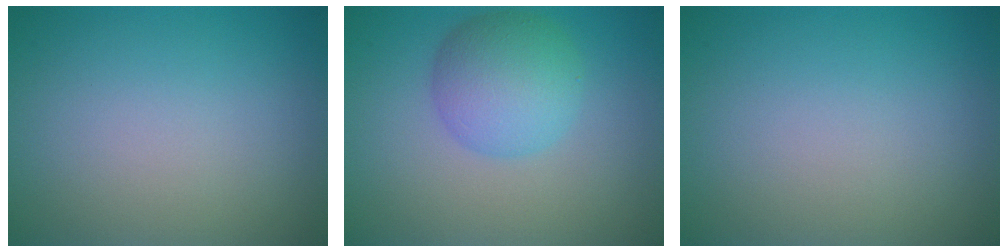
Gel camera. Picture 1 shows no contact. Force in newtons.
{"total": 4.9, "press": 4.9, "slide": 0.1}
{"total": 0.0}